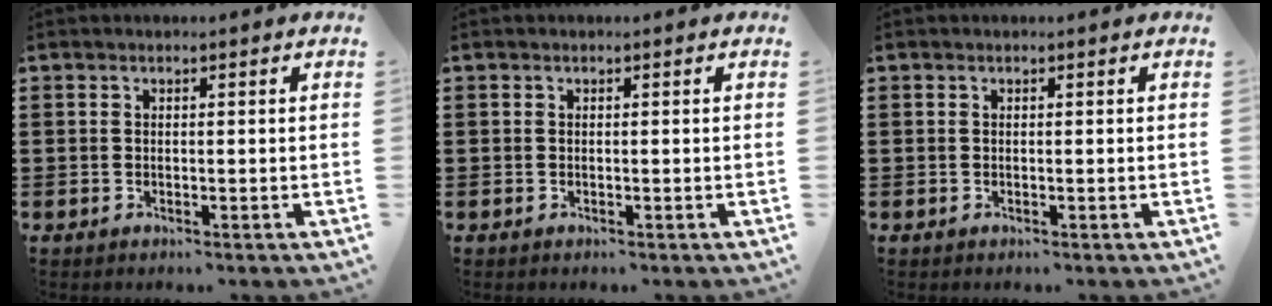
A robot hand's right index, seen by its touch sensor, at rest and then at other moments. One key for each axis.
{"total": 0.0}
{"total": 0.0}